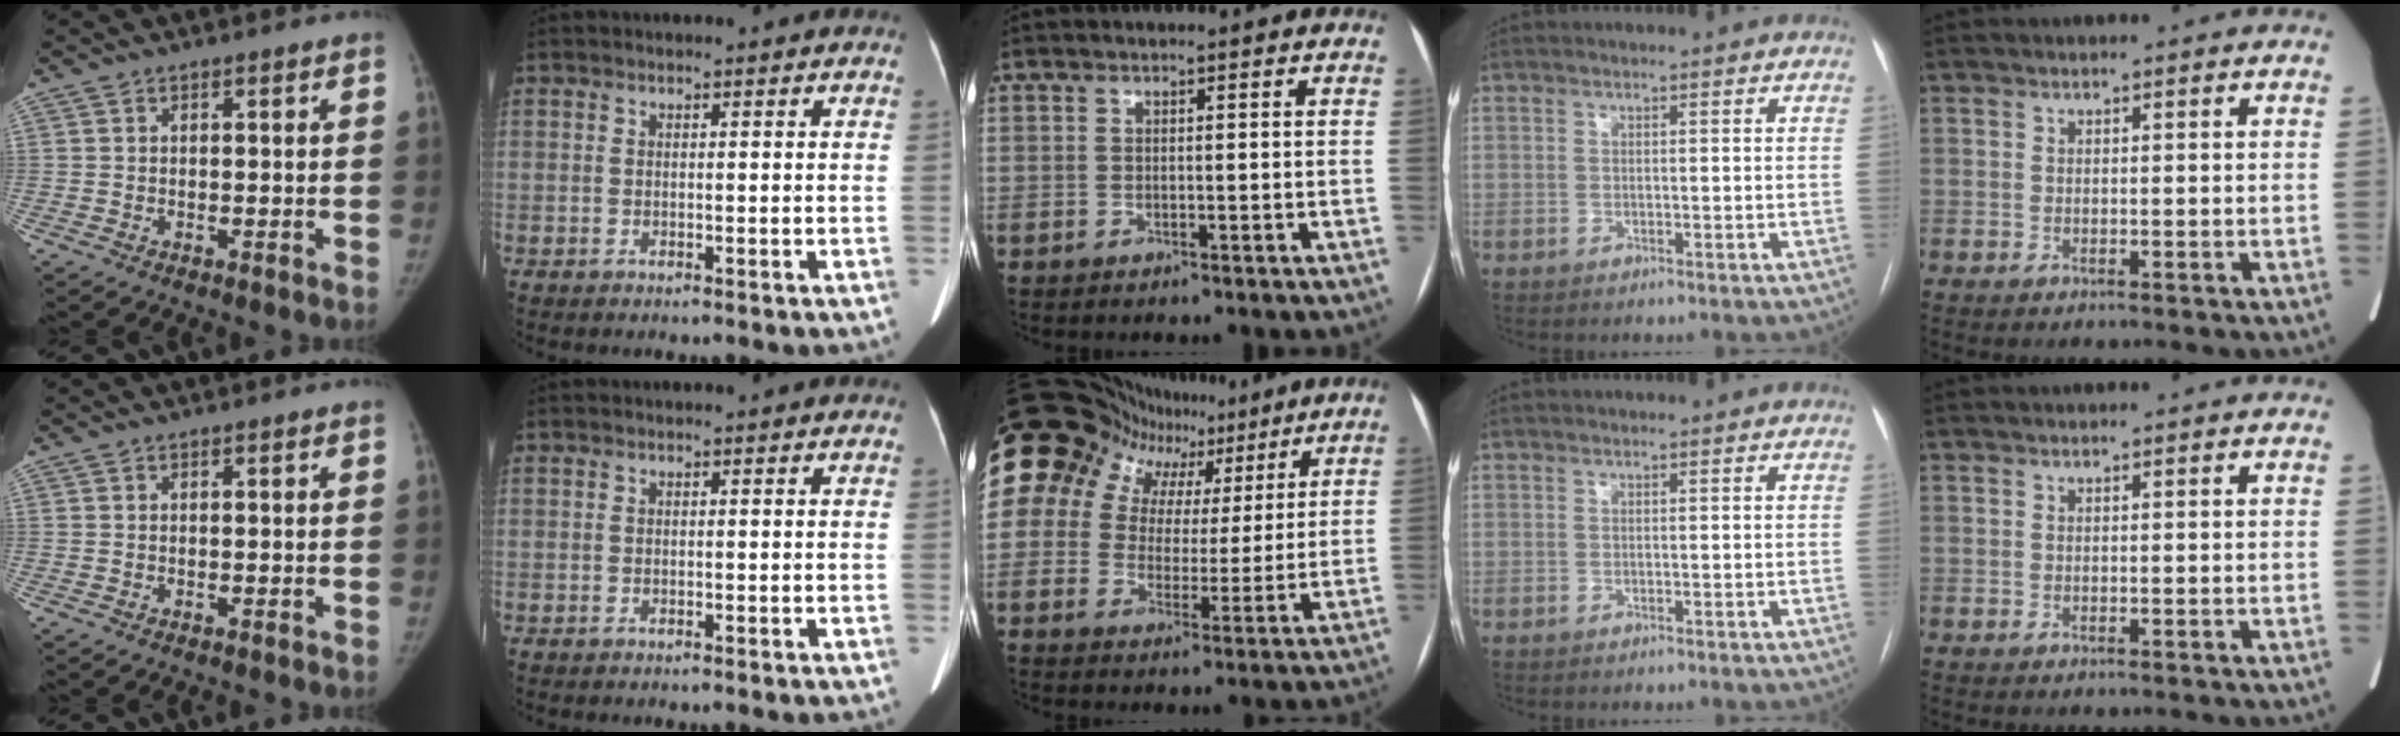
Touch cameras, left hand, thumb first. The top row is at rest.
{"middle": {"total": 22.0, "force": [12.0, 16.6, 8.0], "torque": [-0.197, 0.094, 0.188]}}